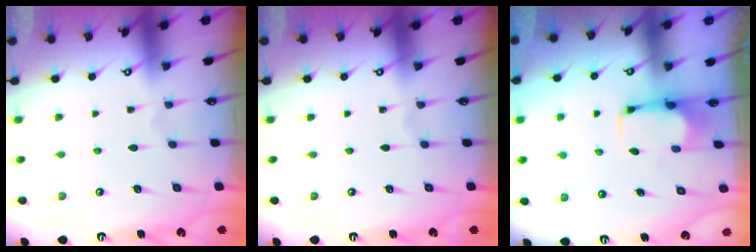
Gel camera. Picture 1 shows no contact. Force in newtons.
{"total": 0.0}
{"total": 2.4, "press": 2.2, "slide": 0.8}